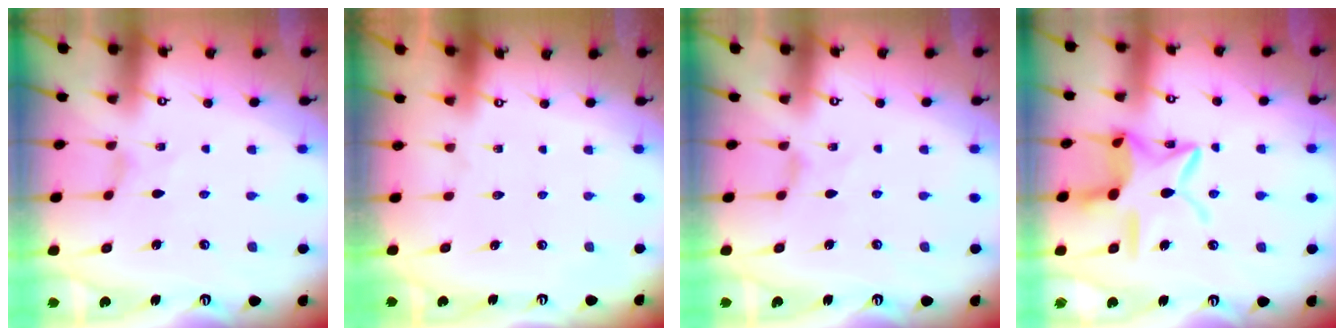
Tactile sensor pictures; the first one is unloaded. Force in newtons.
{"total": 0.0}
{"total": 0.0}
{"total": 16.3, "press": 16.2, "slide": 1.2}